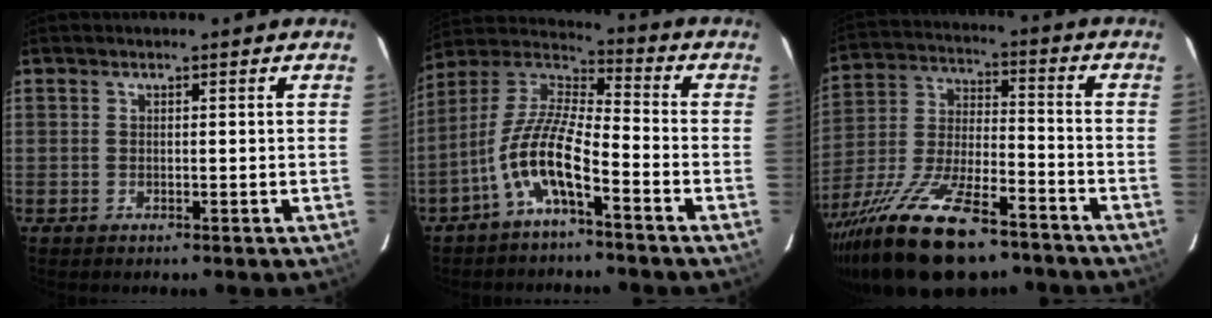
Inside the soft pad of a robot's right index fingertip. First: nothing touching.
{"total": 10.9, "force": [-5.4, 2.5, 9.1], "torque": [-0.190, 0.007, -0.106]}
{"total": 24.3, "force": [-16.9, 8.2, 15.3], "torque": [-0.302, -0.040, -0.283]}